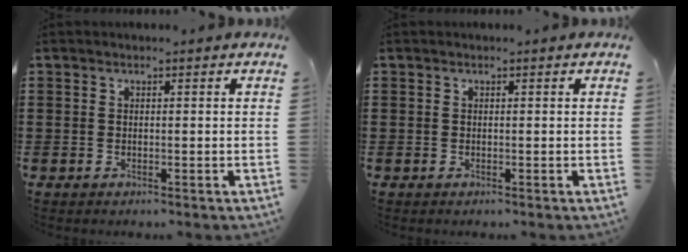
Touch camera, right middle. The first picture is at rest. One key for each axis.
{"total": 0.0}